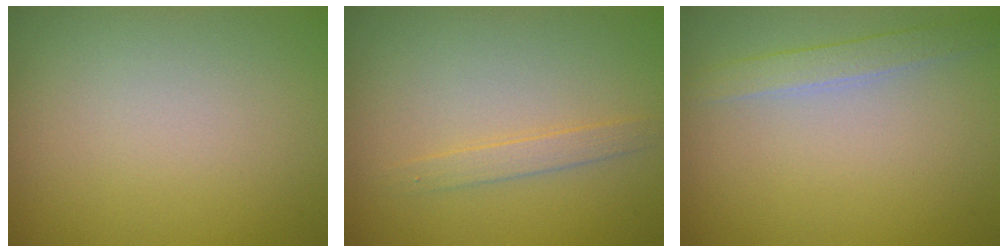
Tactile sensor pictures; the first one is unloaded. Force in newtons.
{"total": 1.3, "press": 1.3, "slide": 0.1}
{"total": 1.8, "press": 1.8, "slide": 0.1}